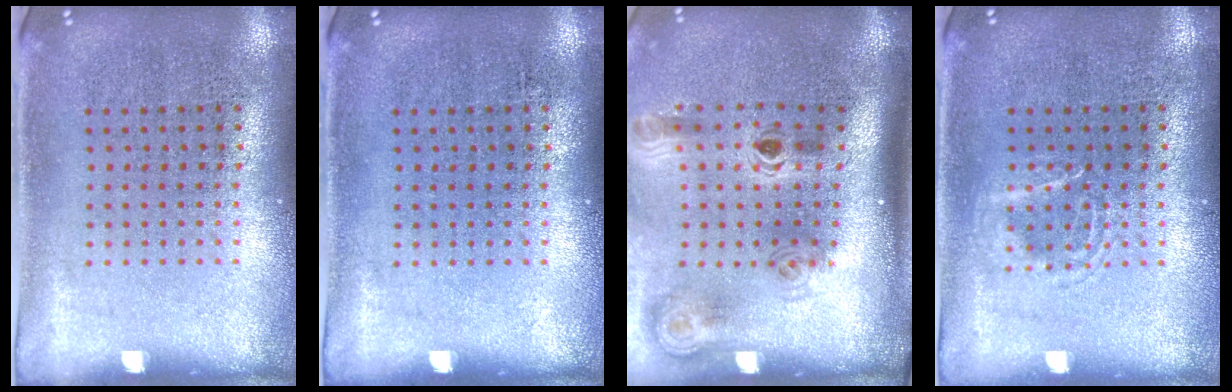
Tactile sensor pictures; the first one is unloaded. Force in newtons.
{"total": 0.0}
{"total": 2.1, "press": 1.4, "slide": 1.6}
{"total": 1.4, "press": 1.4, "slide": 0.2}